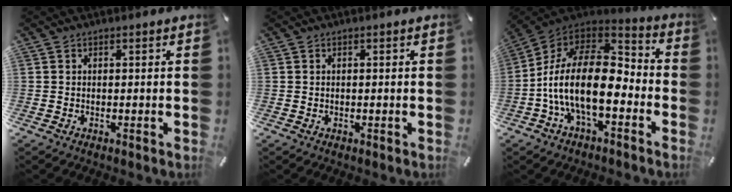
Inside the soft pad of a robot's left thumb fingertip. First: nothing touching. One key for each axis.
{"total": 0.0}
{"total": 20.7, "fx": -5.0, "fy": 10.8, "fz": 16.9, "tx": -0.337, "ty": 0.017, "tz": -0.084}